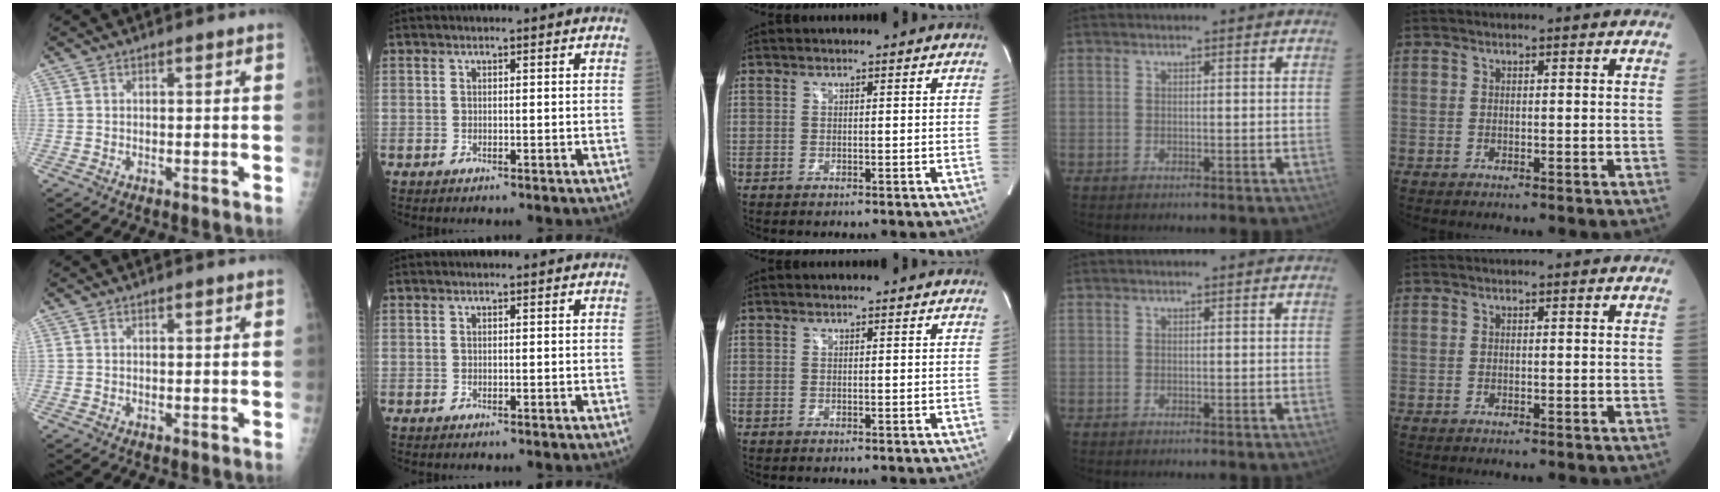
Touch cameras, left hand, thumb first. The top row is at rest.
{}